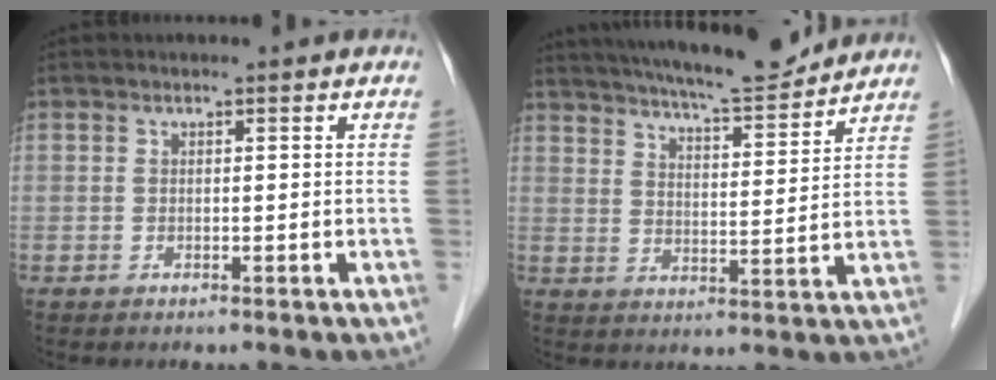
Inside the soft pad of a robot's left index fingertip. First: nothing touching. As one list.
[{"total": 13.9, "force": [12.7, 1.2, 5.5], "torque": [-0.091, -0.002, 0.189]}]